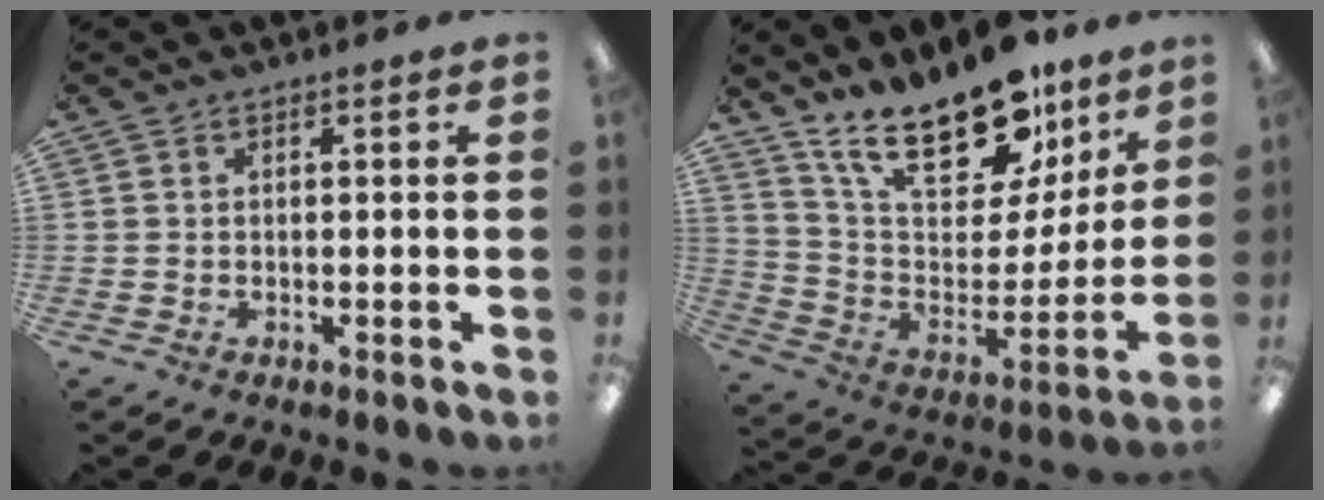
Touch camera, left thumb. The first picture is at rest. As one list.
[{"total": 22.5, "force": [16.7, 9.2, 11.9], "torque": [-0.190, -0.111, 0.292]}]